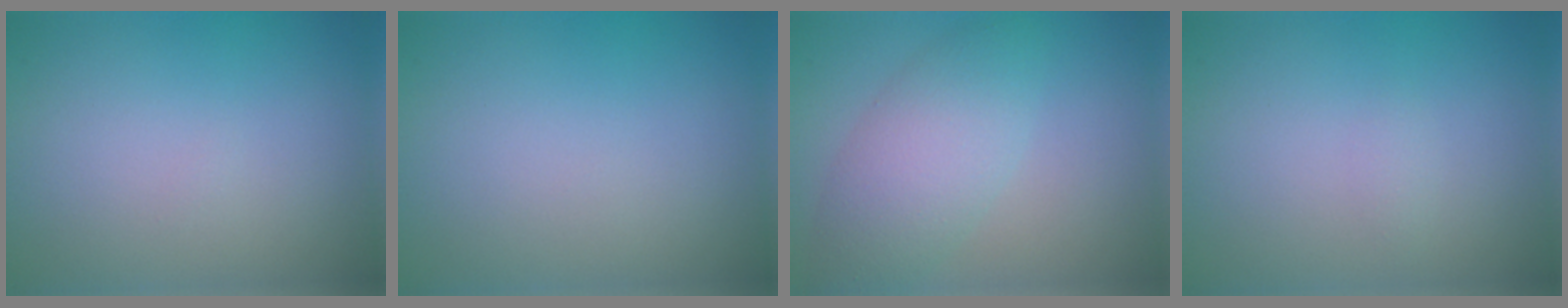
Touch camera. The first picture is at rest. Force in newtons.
{"total": 0.0}
{"total": 4.5, "press": 4.5, "slide": 0.0}
{"total": 0.5, "press": 0.5, "slide": 0.1}